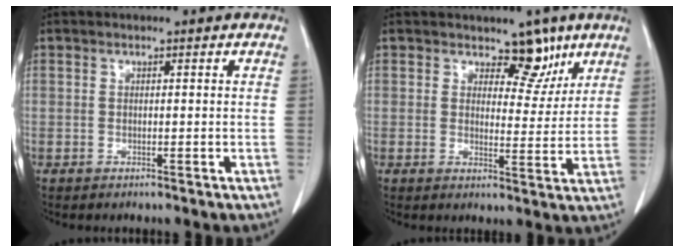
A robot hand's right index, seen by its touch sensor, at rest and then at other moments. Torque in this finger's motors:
{"motor_torque": [0.03, 0.19, 0.01, 0.00]}